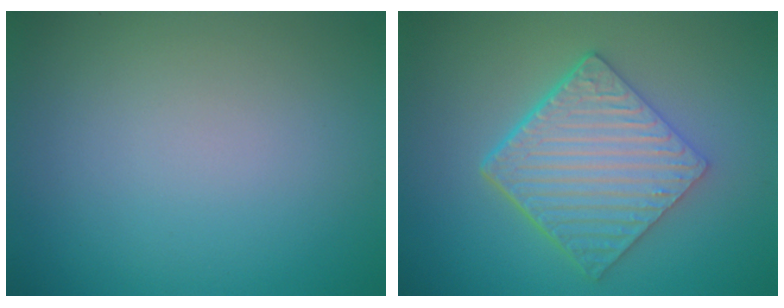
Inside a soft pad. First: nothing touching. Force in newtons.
{"total": 6.5, "press": 4.6, "slide": 4.5}